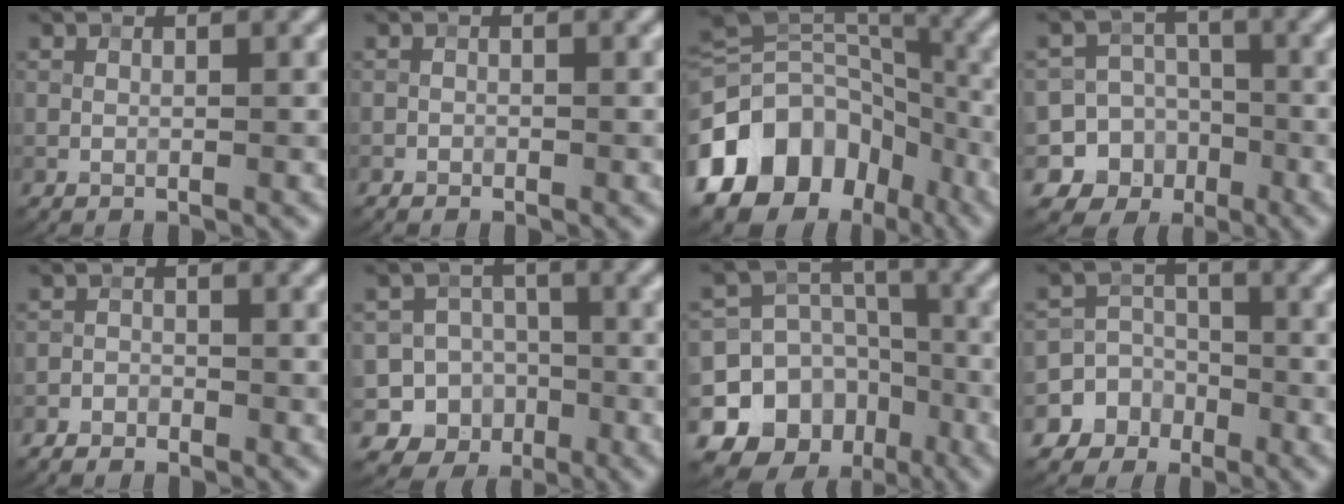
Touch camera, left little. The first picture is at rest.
{"total": 0.6, "force": [-0.5, 0.3, -0.1], "torque": [0.005, -0.001, -0.005]}
{"total": 13.6, "force": [-6.4, 9.9, 6.8], "torque": [-0.141, 0.019, -0.120]}
{"total": 12.1, "force": [-5.2, 10.9, 1.2], "torque": [-0.040, -0.017, -0.088]}
{"total": 1.9, "force": [-1.6, 0.9, 0.3], "torque": [0.001, 0.005, -0.033]}
{"total": 10.4, "force": [-4.3, 9.4, 1.3], "torque": [-0.007, -0.009, -0.086]}
{"total": 15.0, "force": [-7.1, 12.7, 3.4], "torque": [-0.074, -0.040, -0.117]}
{"total": 7.7, "force": [-4.1, 6.5, 0.0], "torque": [0.008, 0.002, -0.088]}